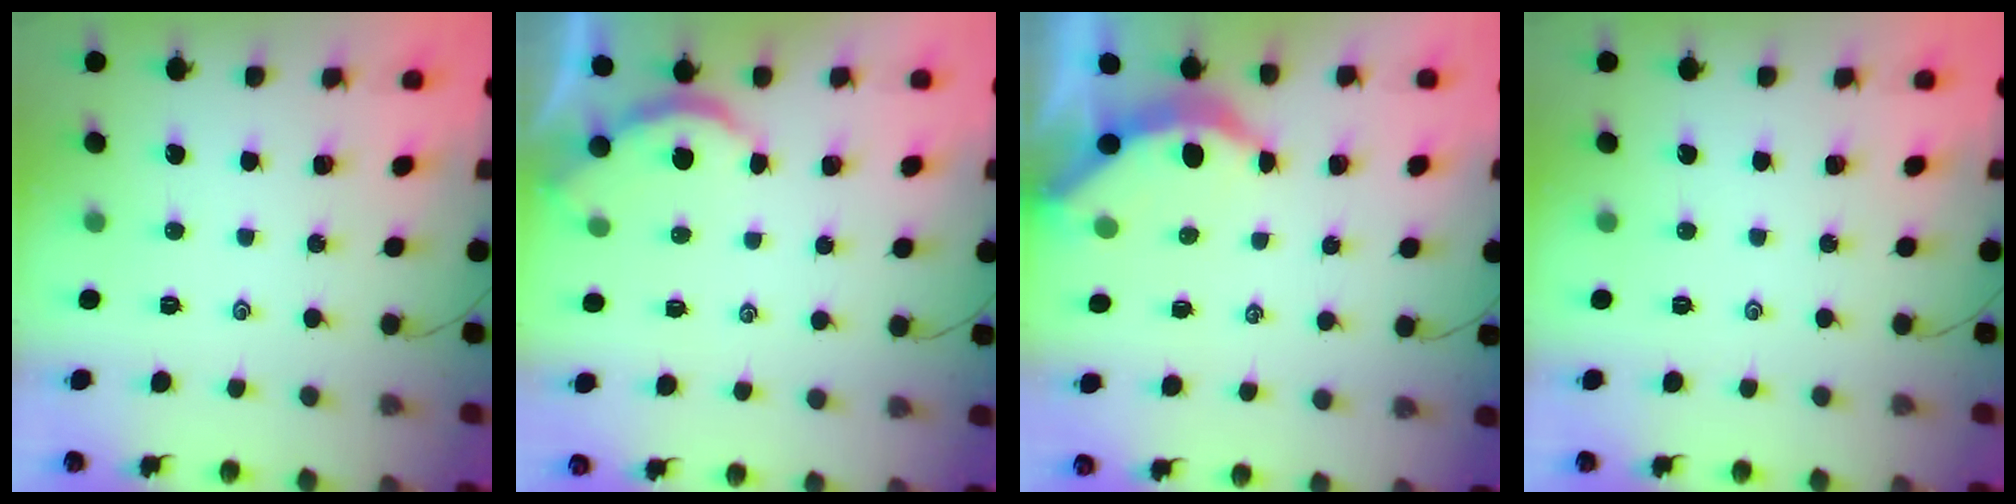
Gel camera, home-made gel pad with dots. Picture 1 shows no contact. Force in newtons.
{"total": 2.0, "press": 2.0, "slide": 0.2}
{"total": 3.9, "press": 3.8, "slide": 0.5}
{"total": 0.0}